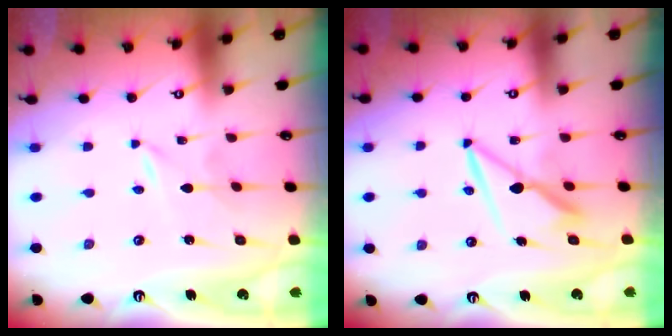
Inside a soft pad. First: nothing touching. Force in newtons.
{"total": 7.8, "press": 7.7, "slide": 1.0}